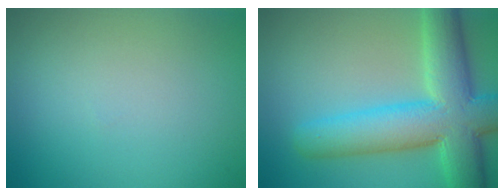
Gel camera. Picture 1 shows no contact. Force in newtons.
{"total": 10.3, "press": 10.3, "slide": 0.5}